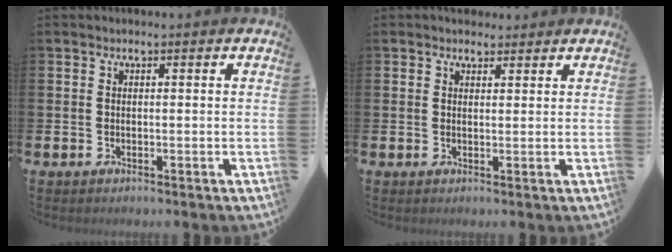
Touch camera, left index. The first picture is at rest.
{"total": 2.3, "force": [2.1, 0.9, 0.0], "torque": [0.012, -0.008, 0.036]}